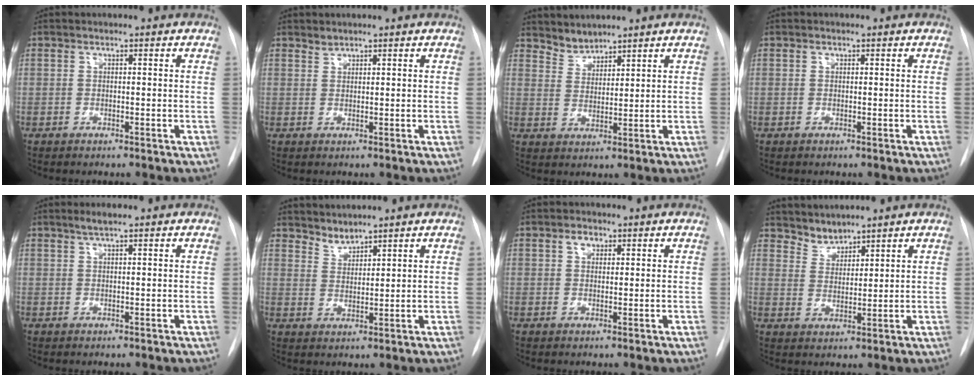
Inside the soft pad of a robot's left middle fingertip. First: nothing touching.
{"total": 0.9, "force": [0.9, 0.2, -0.1], "torque": [0.001, -0.002, 0.017]}
{"total": 3.2, "force": [3.0, 0.8, -0.3], "torque": [0.008, 0.006, 0.062]}
{"total": 0.0}
{"total": 1.9, "force": [1.4, 0.0, 1.3], "torque": [-0.027, 0.003, 0.026]}
{"total": 2.7, "force": [2.6, 0.3, 0.0], "torque": [0.002, 0.002, 0.053]}
{"total": 1.9, "force": [1.0, 1.3, 1.0], "torque": [-0.019, 0.007, 0.017]}
{"total": 3.2, "force": [3.1, 0.8, -0.2], "torque": [0.008, 0.006, 0.063]}